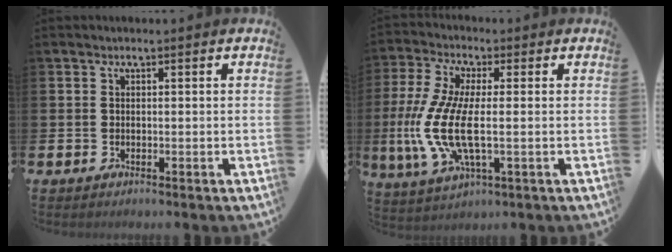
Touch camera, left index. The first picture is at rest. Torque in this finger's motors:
{"motor_torque": [0.93, 0.19, 0.65, 0.21]}